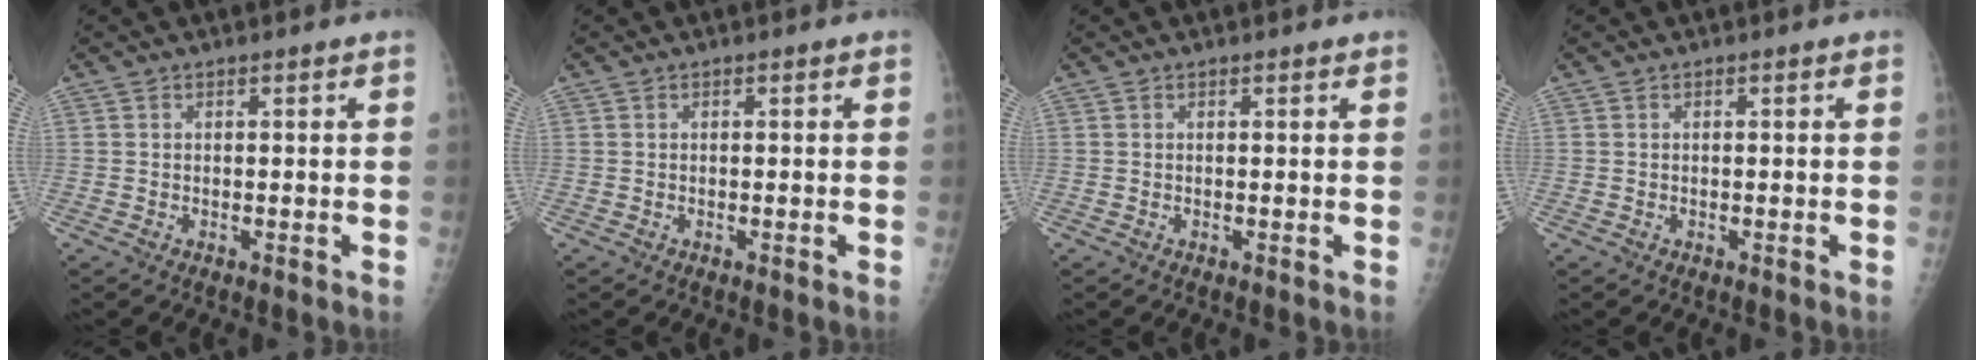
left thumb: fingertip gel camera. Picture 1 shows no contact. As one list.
[{"total": 0.0}, {"total": 0.0}, {"total": 0.0}]